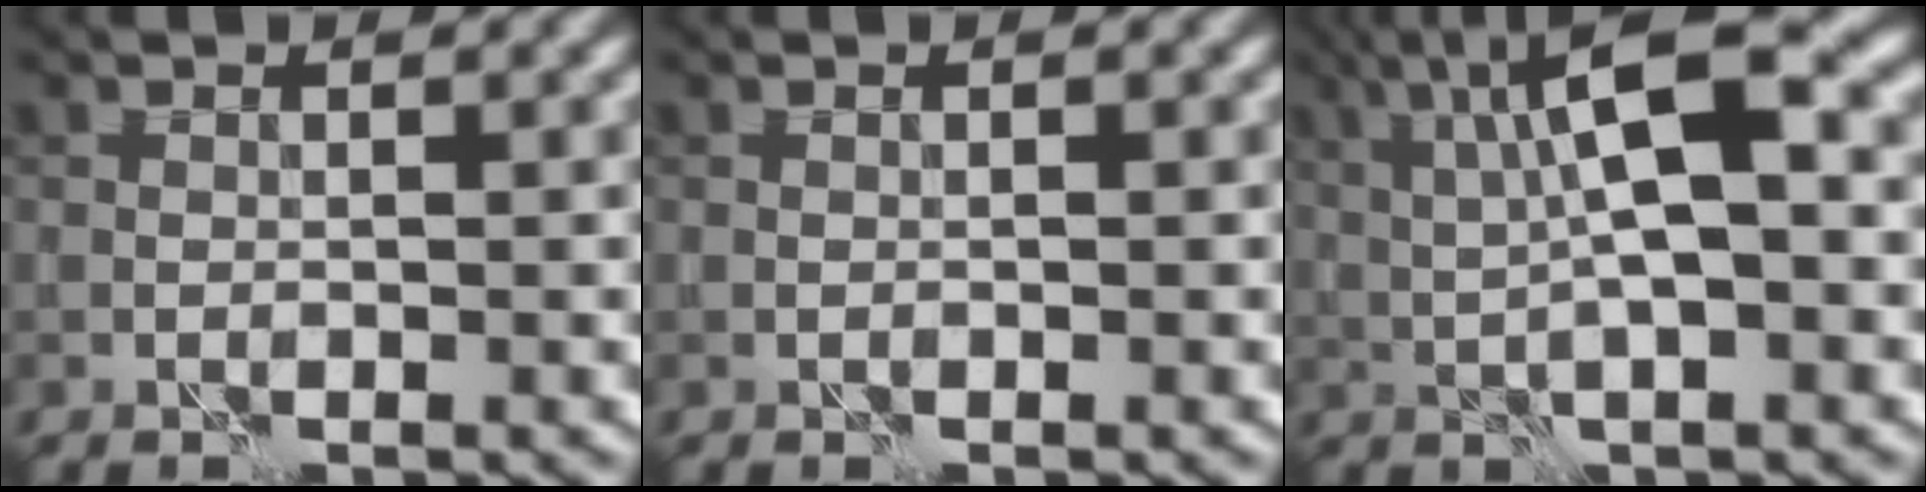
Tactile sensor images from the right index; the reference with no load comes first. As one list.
[{"total": 0.0}, {"total": 8.9, "force": [1.9, 2.3, 8.4], "torque": [-0.140, 0.014, 0.026]}]